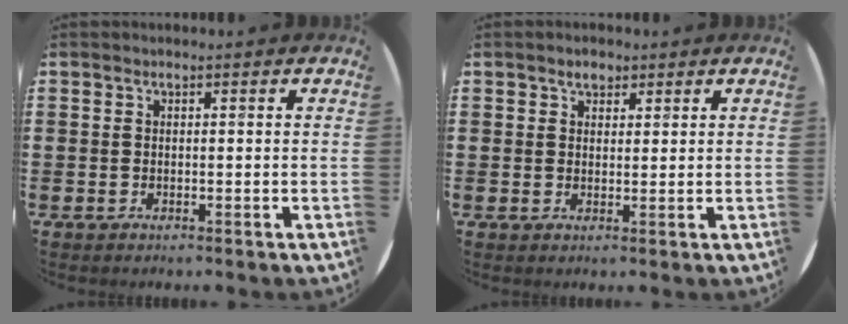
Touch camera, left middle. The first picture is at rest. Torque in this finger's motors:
{"motor_torque": [0.06, -0.03, 0.03, 0.04]}